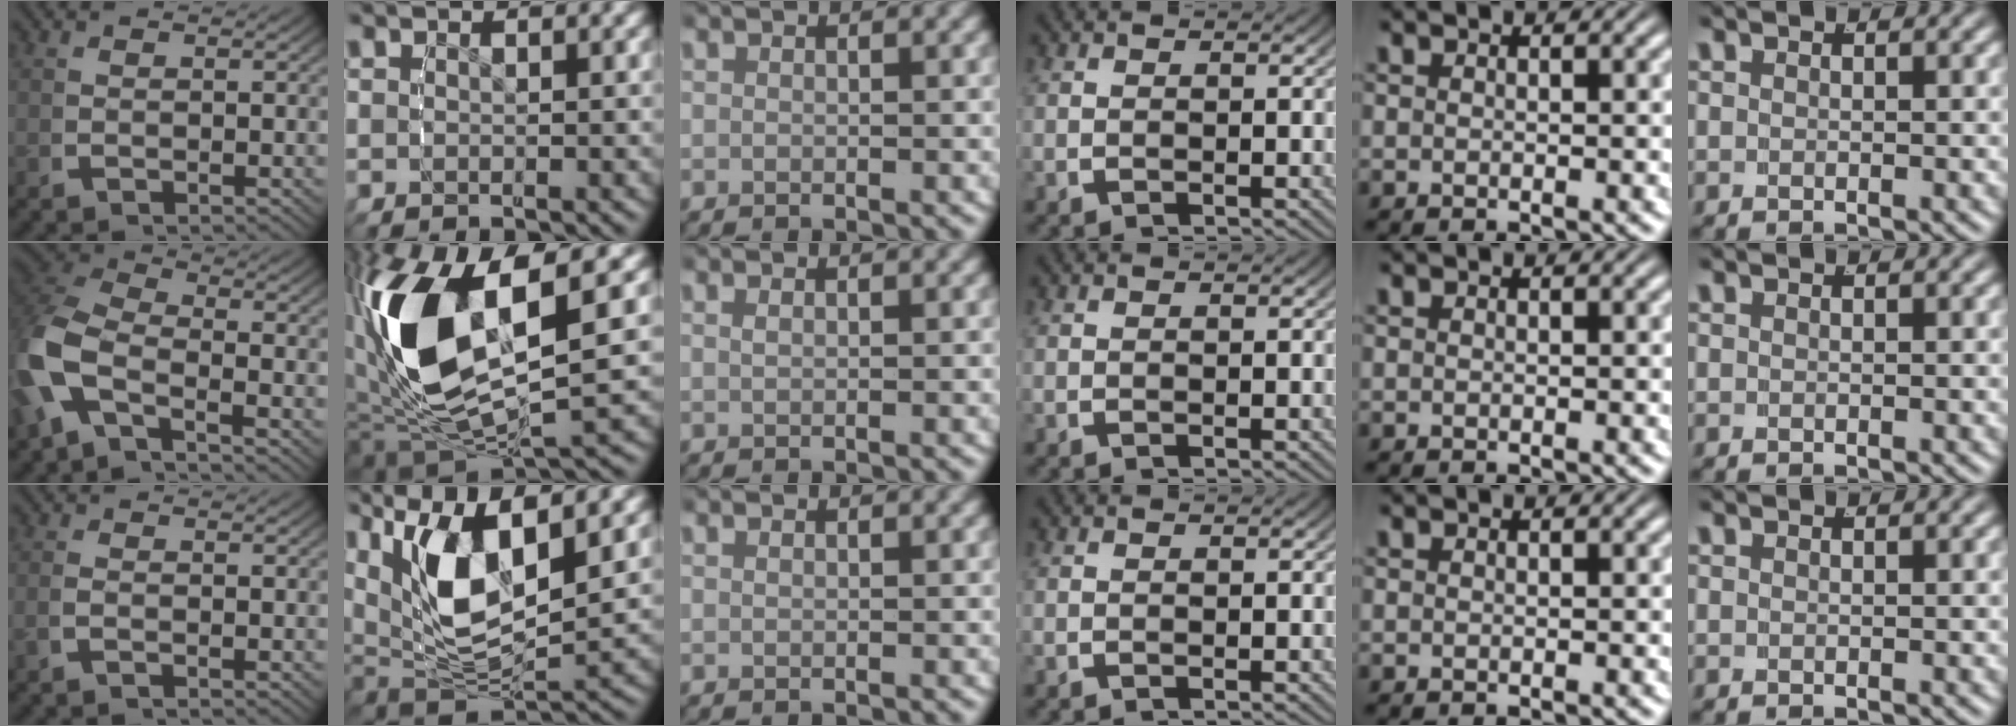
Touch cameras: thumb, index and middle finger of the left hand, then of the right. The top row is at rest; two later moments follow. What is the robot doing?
{"motion": "lift_and_place", "object": "pen"}